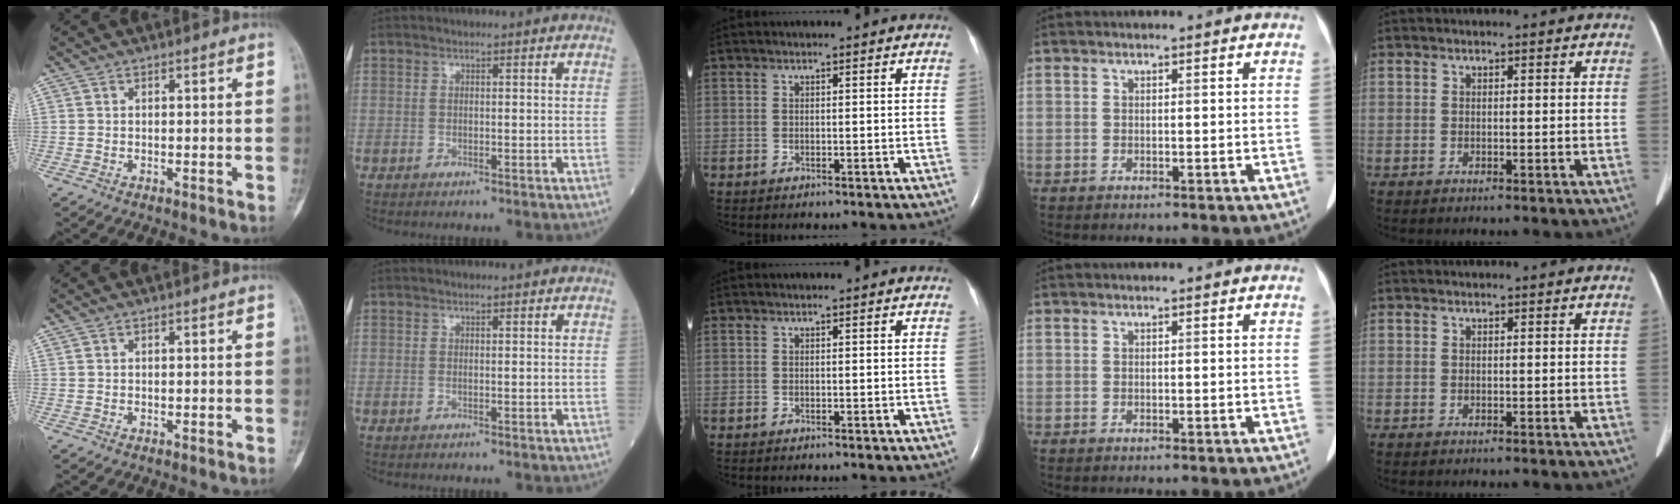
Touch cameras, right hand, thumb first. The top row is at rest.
{}